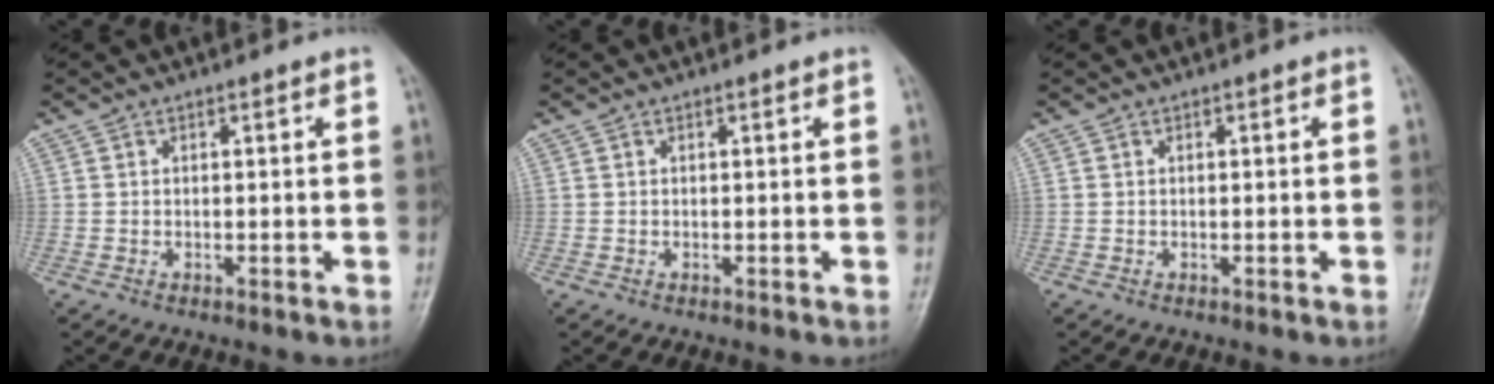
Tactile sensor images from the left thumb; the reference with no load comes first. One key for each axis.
{"total": 0.0}
{"total": 0.0}